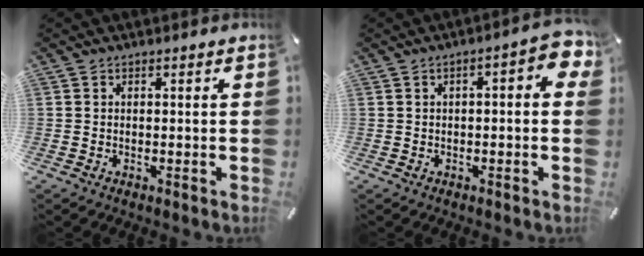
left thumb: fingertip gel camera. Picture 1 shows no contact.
{"total": 5.6, "force": [0.2, 2.1, 5.2], "torque": [-0.068, -0.001, 0.001]}